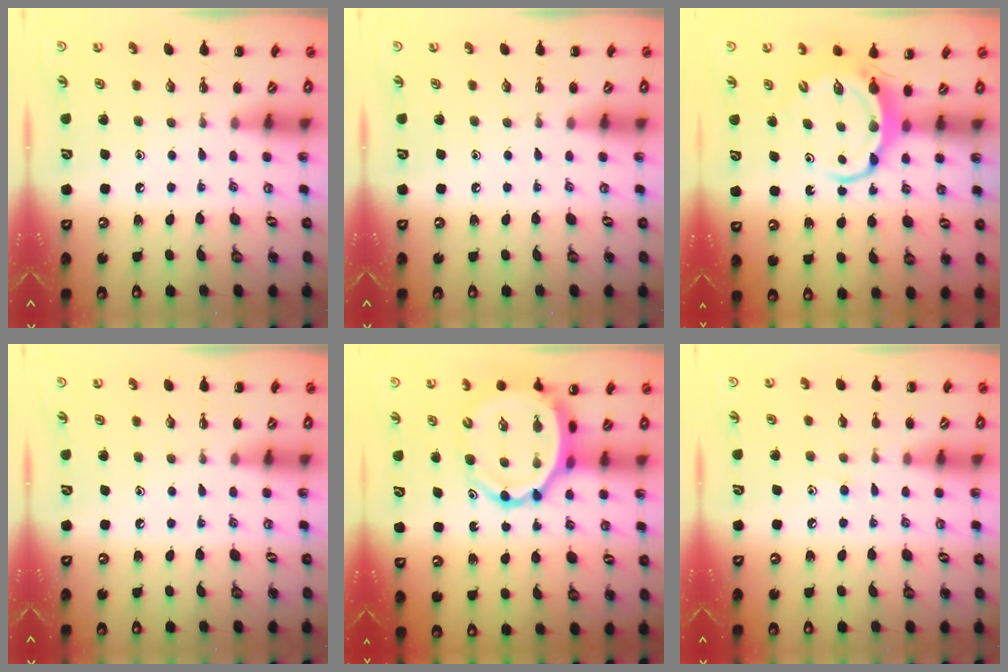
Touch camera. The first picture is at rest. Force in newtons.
{"total": 0.0}
{"total": 6.7, "press": 6.6, "slide": 0.9}
{"total": 0.0}
{"total": 10.1, "press": 9.6, "slide": 3.2}
{"total": 6.3, "press": 5.9, "slide": 2.3}